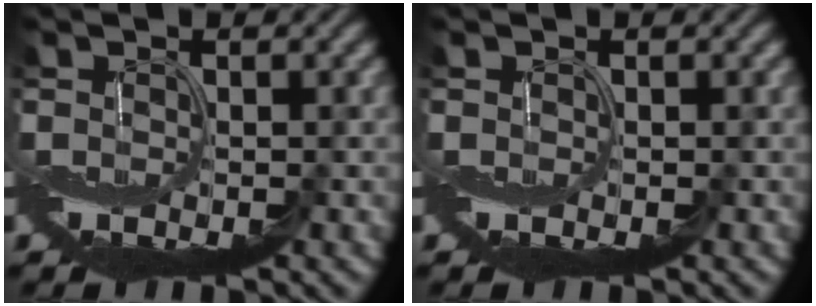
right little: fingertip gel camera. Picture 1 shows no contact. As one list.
[{"total": 0.0}]